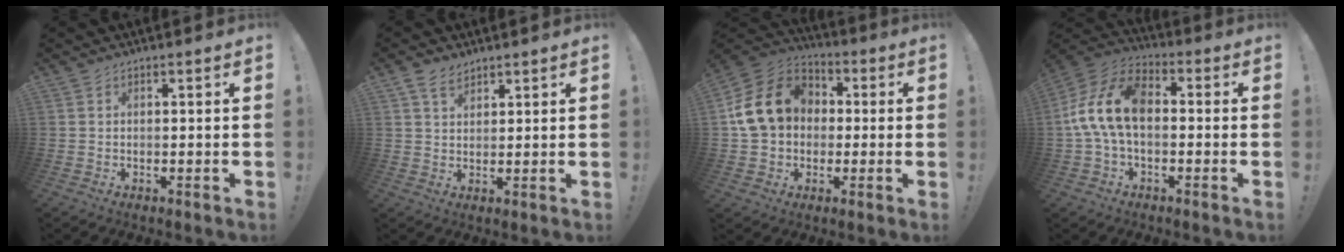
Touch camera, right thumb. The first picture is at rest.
{"total": 5.0, "force": [3.3, 3.0, 2.2], "torque": [-0.045, -0.008, 0.064]}
{"total": 17.1, "force": [3.1, 13.4, 10.1], "torque": [-0.173, 0.011, 0.061]}
{"total": 14.9, "force": [-0.4, 9.2, 11.7], "torque": [-0.229, 0.018, -0.001]}